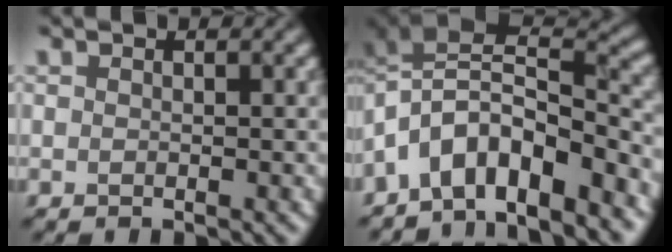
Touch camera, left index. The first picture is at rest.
{"total": 9.7, "force": [-5.2, 4.5, 6.9], "torque": [-0.113, 0.015, -0.090]}